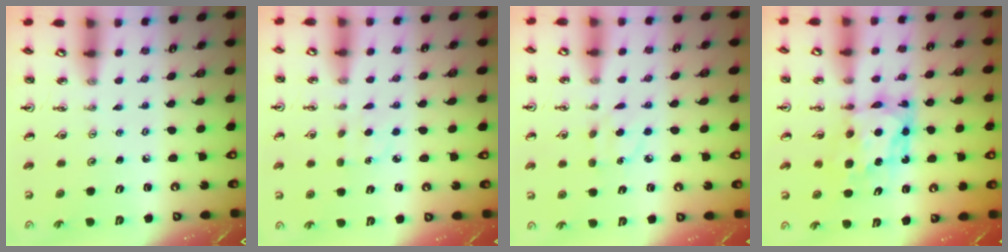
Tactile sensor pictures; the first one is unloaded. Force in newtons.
{"total": 3.9, "press": 3.9, "slide": 0.6}
{"total": 5.6, "press": 5.5, "slide": 0.6}
{"total": 7.3, "press": 7.3, "slide": 0.6}